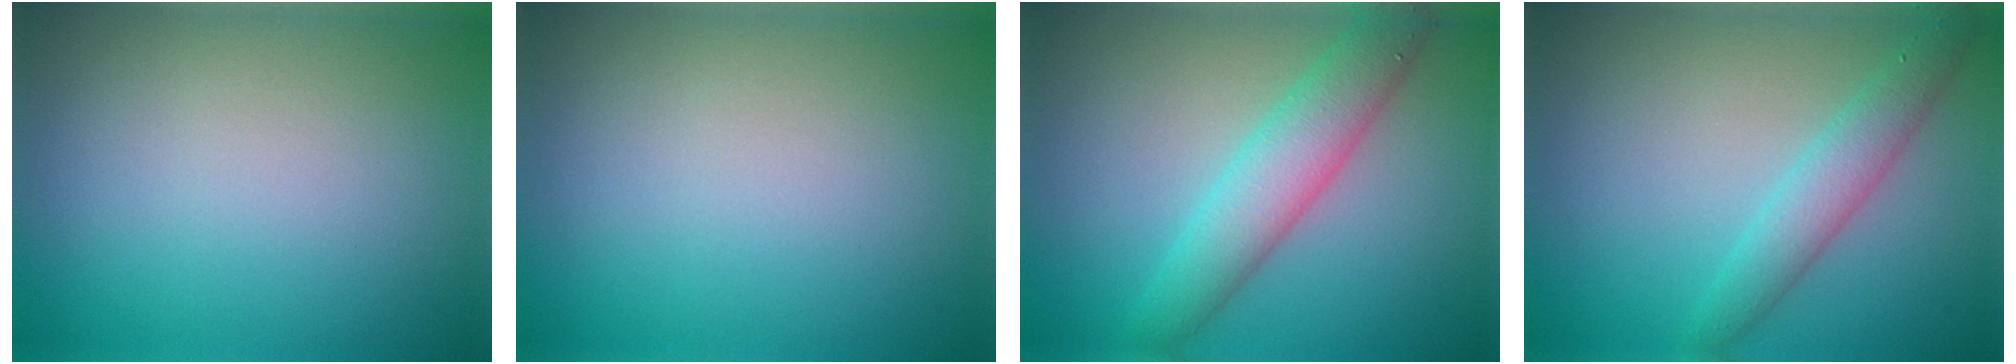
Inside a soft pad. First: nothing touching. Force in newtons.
{"total": 0.0}
{"total": 4.8, "press": 4.8, "slide": 0.3}
{"total": 2.9, "press": 2.9, "slide": 0.1}